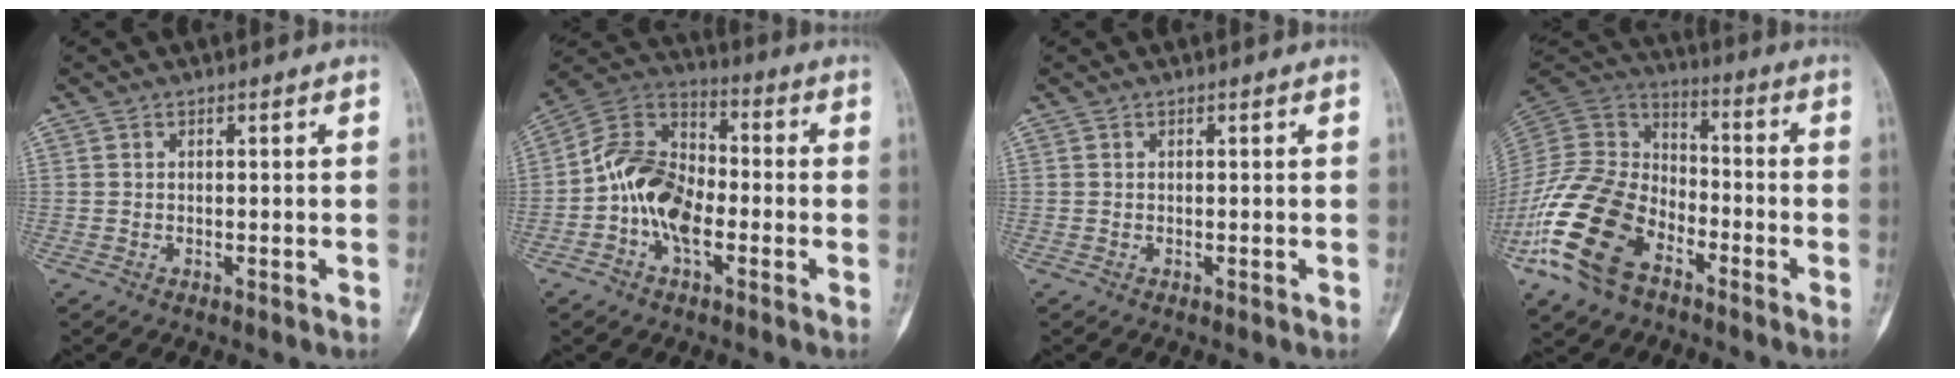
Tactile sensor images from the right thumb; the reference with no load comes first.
{"total": 13.6, "force": [-3.1, 8.4, 10.2], "torque": [-0.176, 0.037, -0.069]}
{"total": 0.0}
{"total": 19.7, "force": [-9.9, 11.9, 12.1], "torque": [-0.237, 0.057, -0.197]}